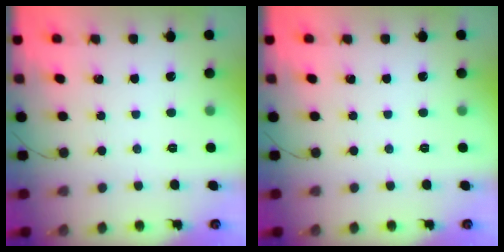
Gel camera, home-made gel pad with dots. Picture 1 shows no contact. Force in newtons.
{"total": 0.0}